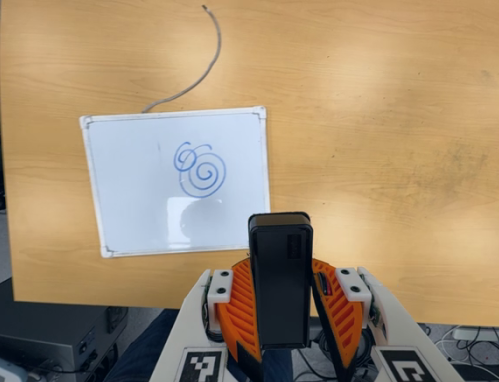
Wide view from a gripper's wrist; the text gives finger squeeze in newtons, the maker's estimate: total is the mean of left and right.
{"total": 6.4, "left": 6.3, "right": 6.5}